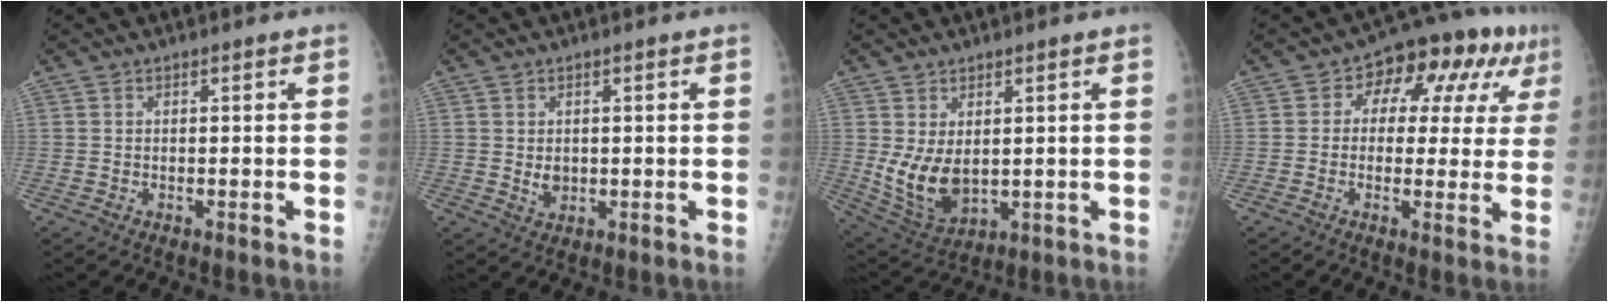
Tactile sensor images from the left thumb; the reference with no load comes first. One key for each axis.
{"total": 2.5, "fx": 0.1, "fy": 2.0, "fz": 1.6, "tx": -0.016, "ty": -0.004, "tz": 0.009}
{"total": 8.8, "fx": 0.7, "fy": 5.4, "fz": 6.9, "tx": -0.118, "ty": -0.020, "tz": 0.034}
{"total": 13.1, "fx": 4.1, "fy": 7.7, "fz": 9.8, "tx": -0.078, "ty": 0.025, "tz": 0.046}